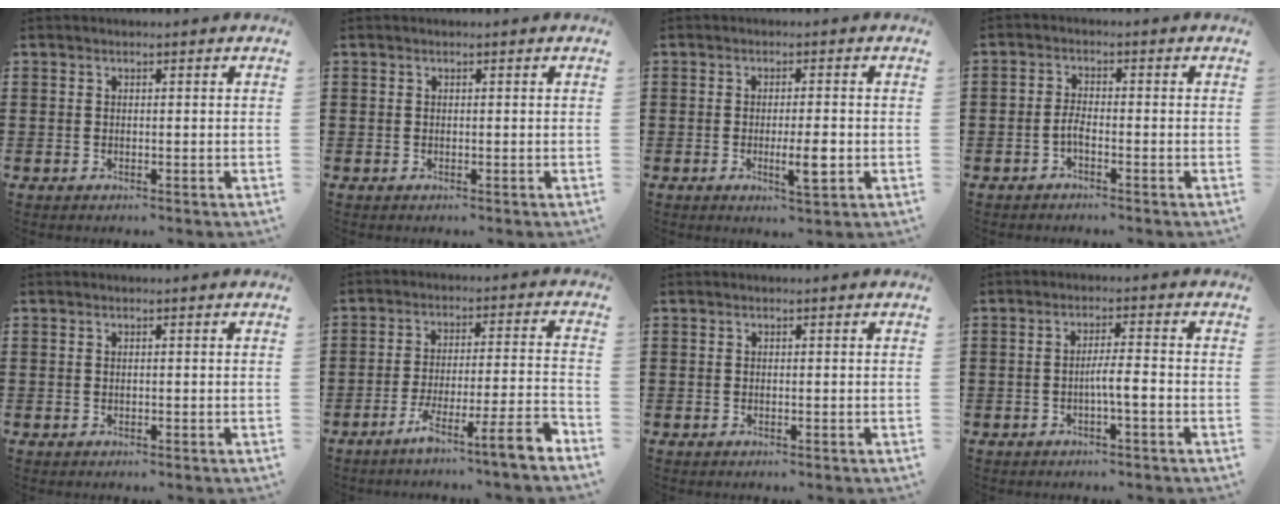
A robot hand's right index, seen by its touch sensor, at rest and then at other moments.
{"total": 0.0}
{"total": 4.8, "force": [-1.3, 0.7, 4.6], "torque": [-0.082, -0.006, -0.023]}
{"total": 2.2, "force": [-1.3, 0.7, 1.6], "torque": [-0.040, 0.000, -0.028]}
{"total": 0.0}
{"total": 8.1, "force": [-6.0, -0.2, 5.5], "torque": [-0.090, -0.005, -0.113]}
{"total": 0.0}
{"total": 3.4, "force": [-1.2, 0.1, 3.2], "torque": [-0.064, -0.006, -0.026]}